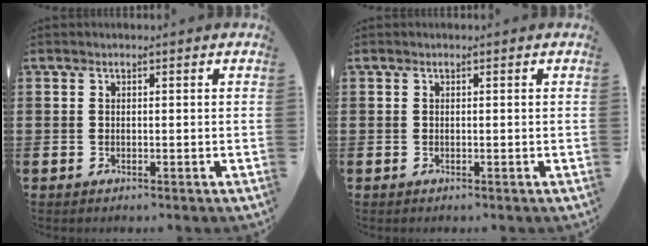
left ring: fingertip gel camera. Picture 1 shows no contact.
{"total": 0.0}